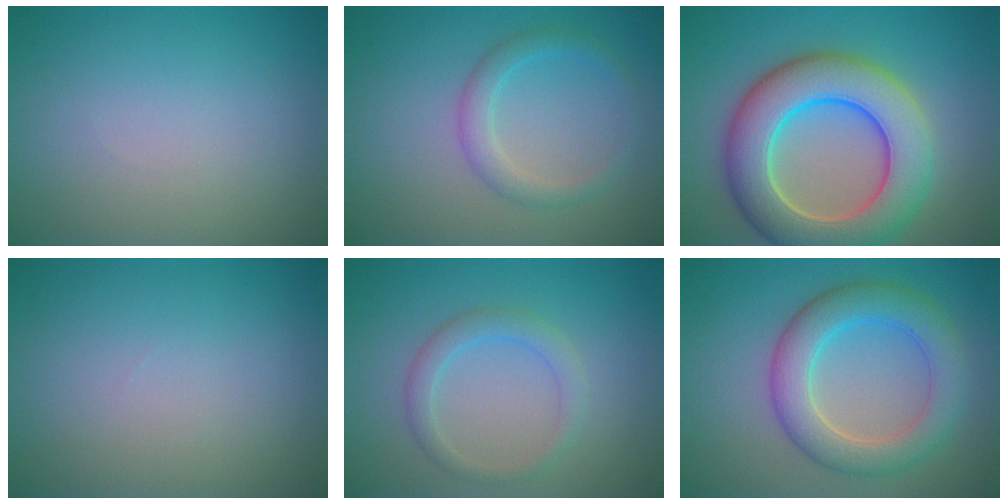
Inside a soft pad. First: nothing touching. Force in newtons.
{"total": 2.4, "press": 2.4, "slide": 0.0}
{"total": 10.3, "press": 10.3, "slide": 0.4}
{"total": 0.0}
{"total": 2.2, "press": 2.2, "slide": 0.0}
{"total": 5.7, "press": 5.7, "slide": 0.1}